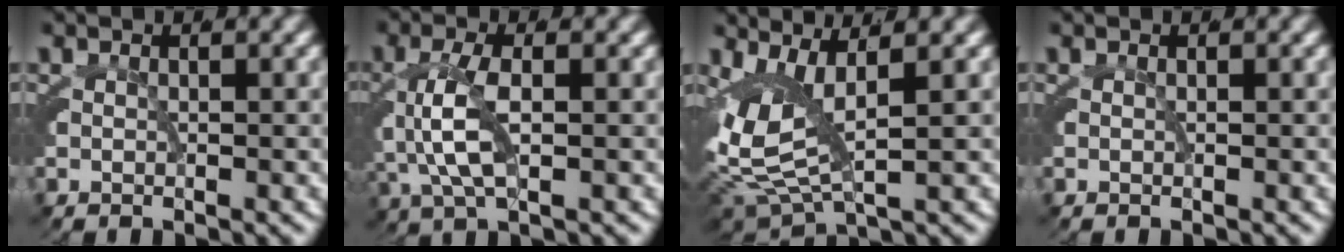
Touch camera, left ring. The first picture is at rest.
{"total": 4.0, "force": [-1.0, 1.6, 3.5], "torque": [-0.097, -0.010, -0.012]}
{"total": 8.1, "force": [0.5, 5.3, 6.1], "torque": [-0.147, -0.022, 0.013]}
{"total": 0.0}